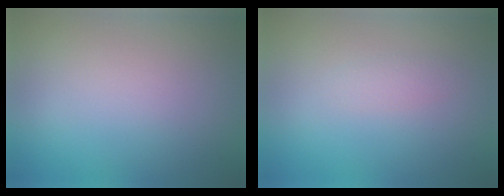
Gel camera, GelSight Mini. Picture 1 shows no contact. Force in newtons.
{"total": 0.9, "press": 0.9, "slide": 0.1}